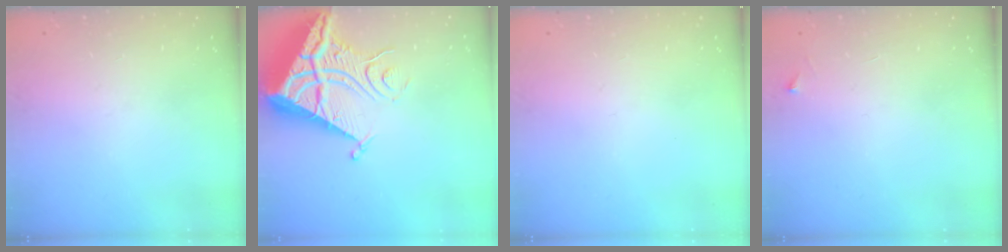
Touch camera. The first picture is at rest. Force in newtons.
{"total": 12.7, "press": 12.6, "slide": 1.2}
{"total": 0.0}
{"total": 2.5, "press": 2.5, "slide": 0.3}